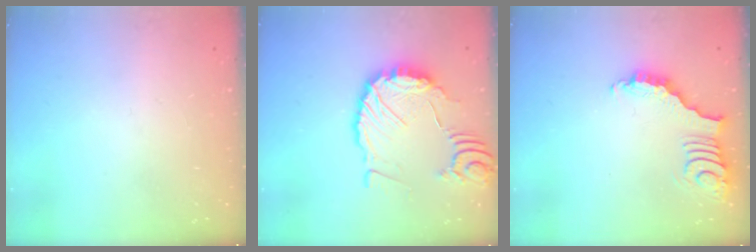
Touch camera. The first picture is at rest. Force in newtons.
{"total": 11.9, "press": 11.8, "slide": 1.3}
{"total": 3.8, "press": 3.7, "slide": 0.5}